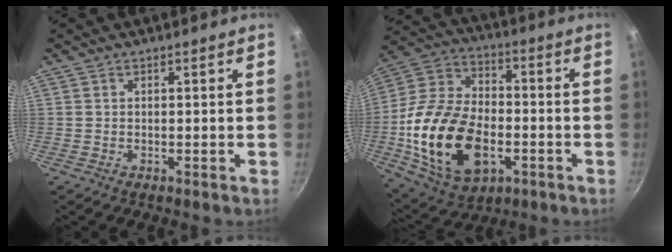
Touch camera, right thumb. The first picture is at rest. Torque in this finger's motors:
{"motor_torque": [-0.03, 1.50, 1.77, -1.02, 0.63]}